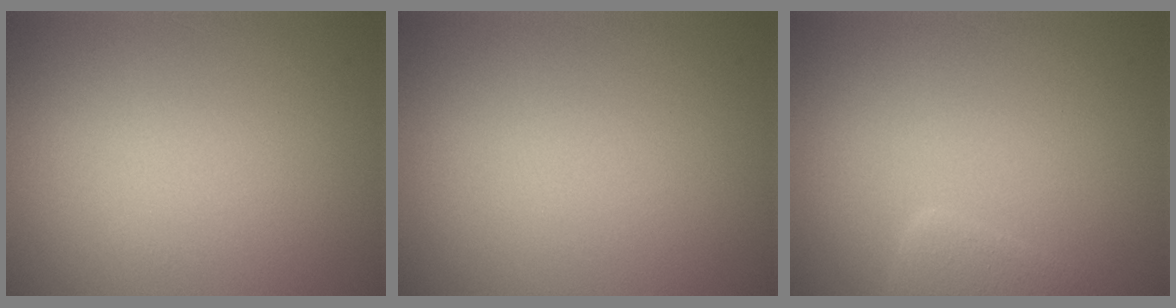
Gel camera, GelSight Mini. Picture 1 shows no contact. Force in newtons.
{"total": 0.0}
{"total": 2.6, "press": 2.6, "slide": 0.3}